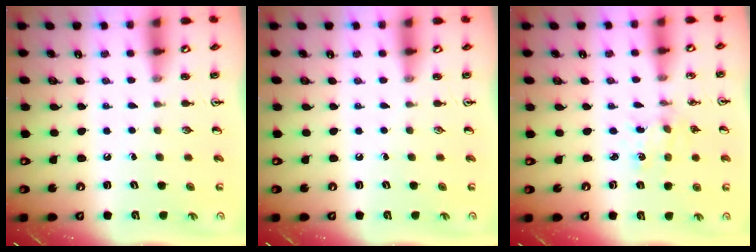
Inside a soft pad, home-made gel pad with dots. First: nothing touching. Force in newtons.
{"total": 0.0}
{"total": 0.8, "press": 0.8, "slide": 0.1}